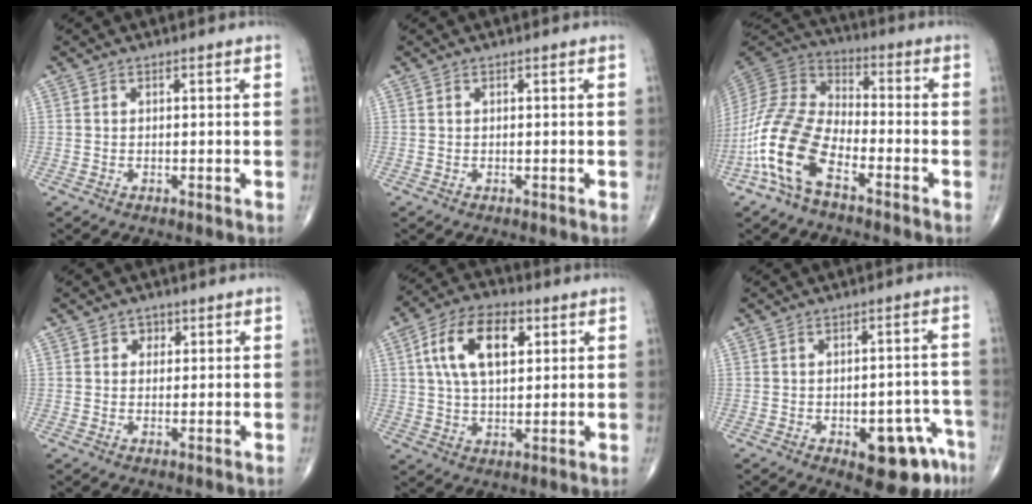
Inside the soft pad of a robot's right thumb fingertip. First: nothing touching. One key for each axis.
{"total": 0.0}
{"total": 15.6, "fx": -7.3, "fy": 7.4, "fz": 11.6, "tx": -0.245, "ty": 0.048, "tz": -0.153}
{"total": 2.2, "fx": 0.9, "fy": 1.9, "fz": 0.8, "tx": 0.007, "ty": -0.003, "tz": 0.009}
{"total": 13.4, "fx": 4.2, "fy": 7.3, "fz": 10.4, "tx": -0.175, "ty": 0.004, "tz": 0.071}
{"total": 11.0, "fx": -5.4, "fy": 5.1, "fz": 8.1, "tx": -0.066, "ty": 0.036, "tz": -0.060}